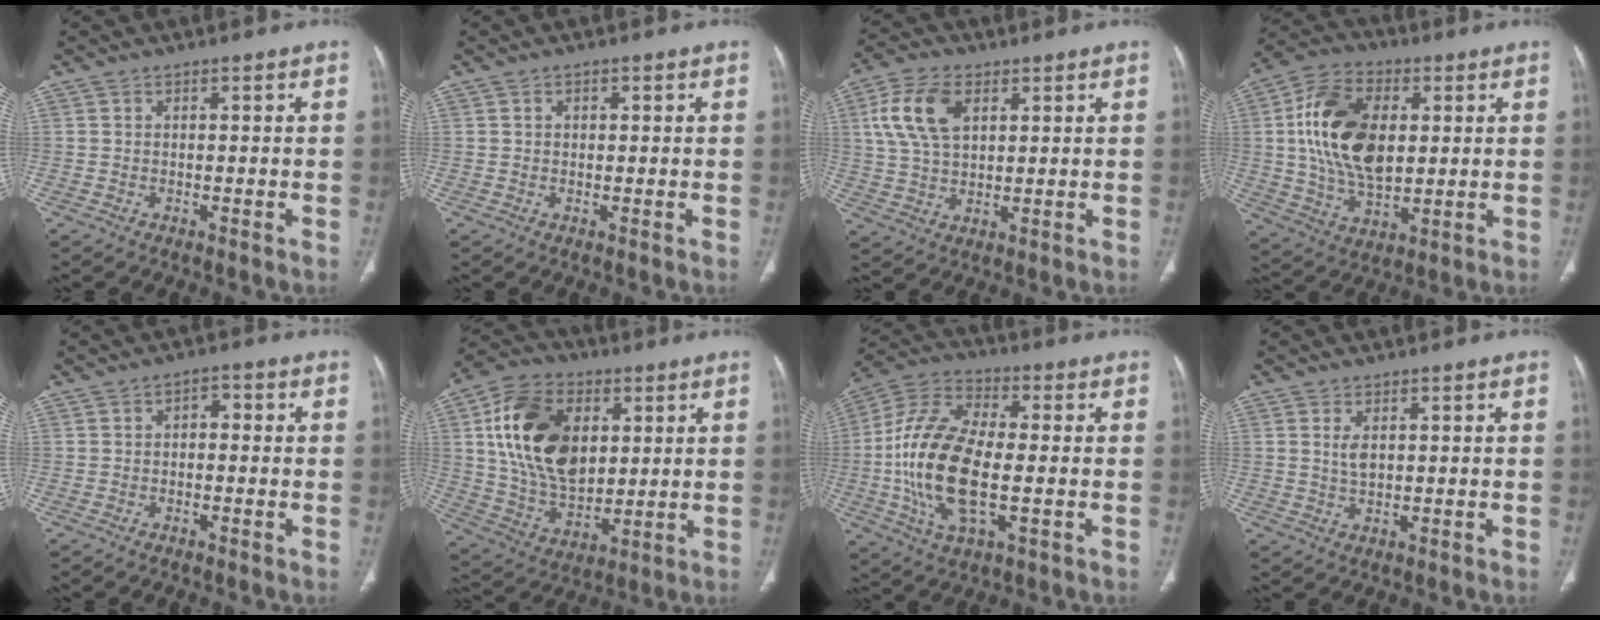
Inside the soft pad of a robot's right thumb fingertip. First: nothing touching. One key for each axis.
{"total": 0.9, "fx": 0.3, "fy": 0.7, "fz": 0.5, "tx": -0.005, "ty": 0.000, "tz": 0.004}
{"total": 10.9, "fx": 3.8, "fy": 6.4, "fz": 8.0, "tx": -0.158, "ty": 0.001, "tz": 0.074}
{"total": 18.7, "fx": 2.8, "fy": 11.4, "fz": 14.6, "tx": -0.255, "ty": -0.001, "tz": 0.052}
{"total": 2.5, "fx": -0.1, "fy": 1.5, "fz": 1.9, "tx": -0.020, "ty": 0.012, "tz": -0.009}
{"total": 21.1, "fx": 5.1, "fy": 13.8, "fz": 15.1, "tx": -0.249, "ty": -0.011, "tz": 0.096}
{"total": 20.5, "fx": -2.0, "fy": 9.3, "fz": 18.1, "tx": -0.377, "ty": 0.011, "tz": -0.036}
{"total": 3.0, "fx": 0.8, "fy": 1.5, "fz": 2.4, "tx": -0.048, "ty": -0.005, "tz": 0.018}